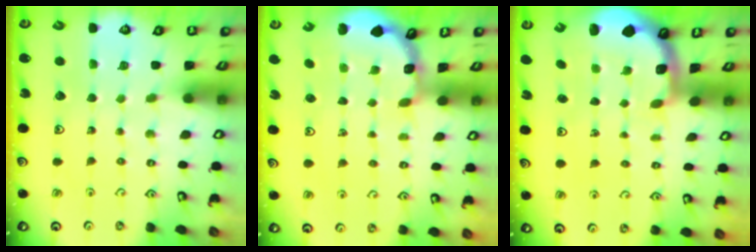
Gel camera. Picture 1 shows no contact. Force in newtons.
{"total": 2.1, "press": 2.1, "slide": 0.2}
{"total": 1.5, "press": 1.5, "slide": 0.2}